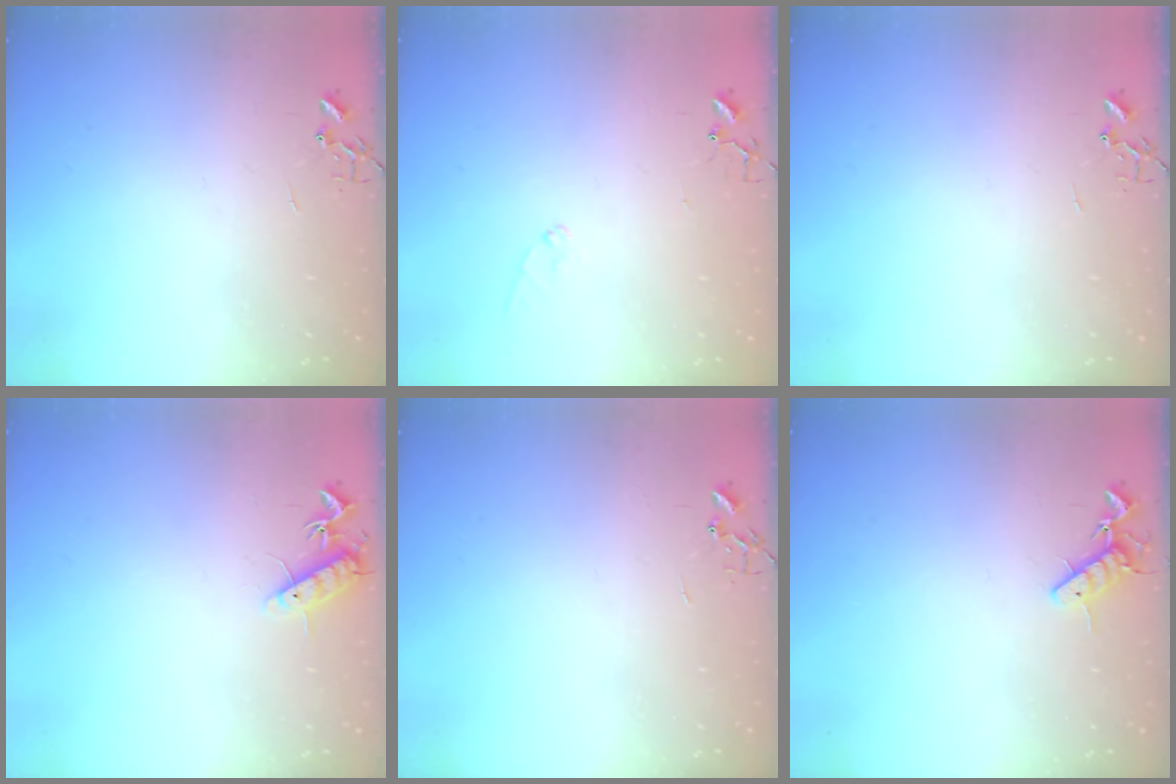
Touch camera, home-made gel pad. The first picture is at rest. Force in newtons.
{"total": 6.8, "press": 6.8, "slide": 0.7}
{"total": 0.0}
{"total": 10.1, "press": 10.0, "slide": 0.8}
{"total": 0.0}
{"total": 8.6, "press": 8.5, "slide": 1.3}